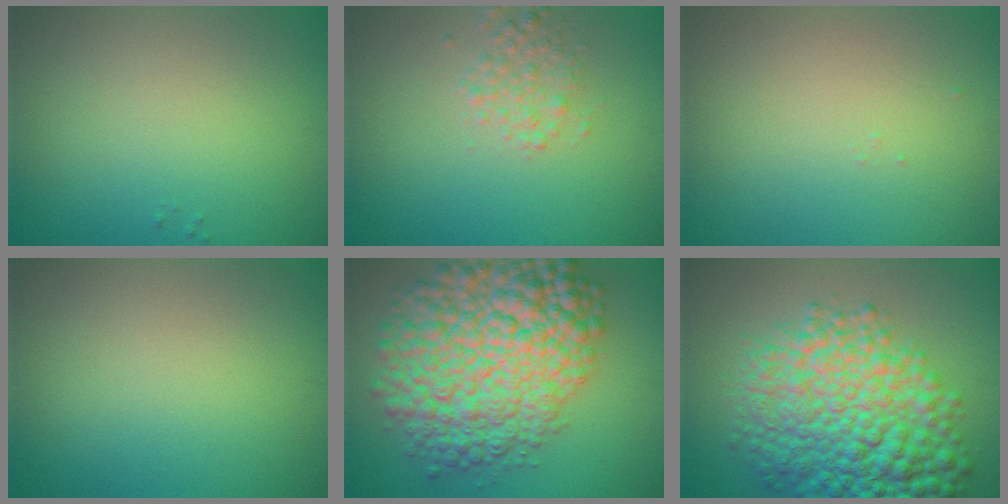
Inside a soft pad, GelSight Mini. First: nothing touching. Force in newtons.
{"total": 2.0, "press": 2.0, "slide": 0.1}
{"total": 0.0}
{"total": 0.0}
{"total": 12.9, "press": 12.9, "slide": 0.4}
{"total": 10.9, "press": 10.9, "slide": 0.3}